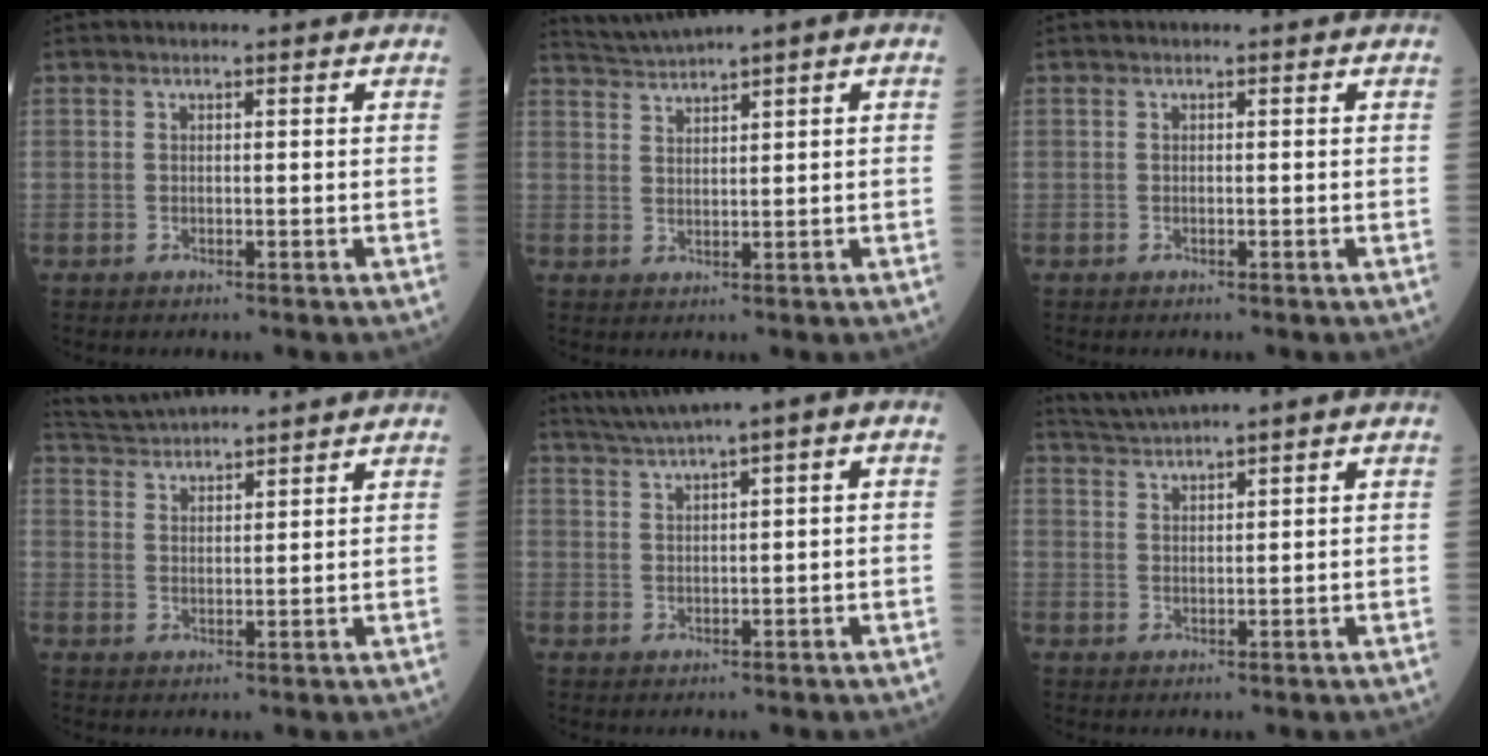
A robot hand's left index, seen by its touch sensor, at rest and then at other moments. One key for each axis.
{"total": 3.5, "fx": 3.0, "fy": -0.6, "fz": 1.7, "tx": -0.042, "ty": 0.014, "tz": 0.066}
{"total": 0.0}
{"total": 9.4, "fx": 9.0, "fy": 0.1, "fz": 2.6, "tx": -0.059, "ty": 0.035, "tz": 0.151}
{"total": 5.6, "fx": 3.4, "fy": 0.0, "fz": 4.5, "tx": -0.084, "ty": 0.027, "tz": 0.062}
{"total": 3.5, "fx": 3.2, "fy": -1.0, "fz": 1.0, "tx": -0.032, "ty": 0.012, "tz": 0.069}